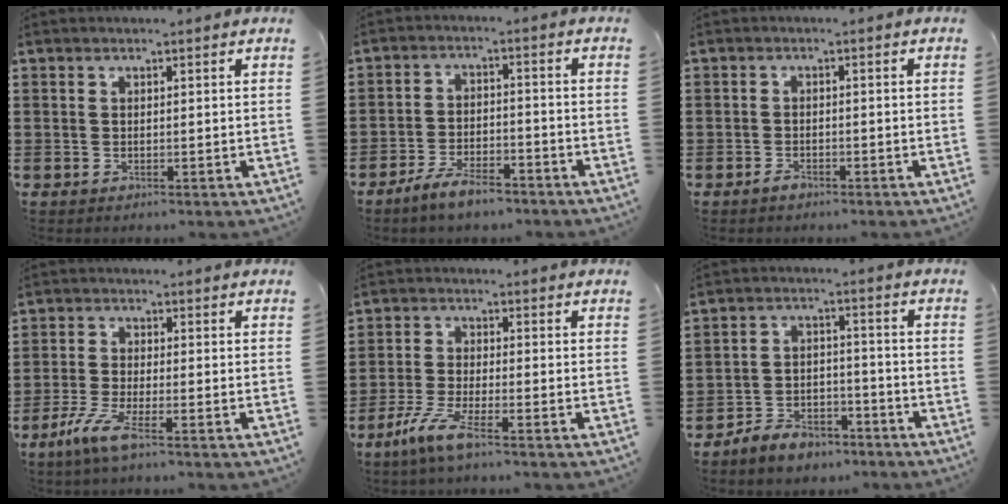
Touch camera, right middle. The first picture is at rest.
{"total": 5.3, "force": [-4.5, 1.4, 2.6], "torque": [-0.053, 0.001, -0.086]}
{"total": 1.3, "force": [-1.1, 0.6, 0.5], "torque": [-0.010, -0.003, -0.022]}
{"total": 5.3, "force": [-2.8, 0.9, 4.4], "torque": [-0.105, -0.017, -0.057]}
{"total": 5.6, "force": [-3.6, 0.7, 4.3], "torque": [-0.102, -0.015, -0.071]}
{"total": 5.0, "force": [-4.6, 1.5, 1.1], "torque": [-0.025, 0.011, -0.095]}